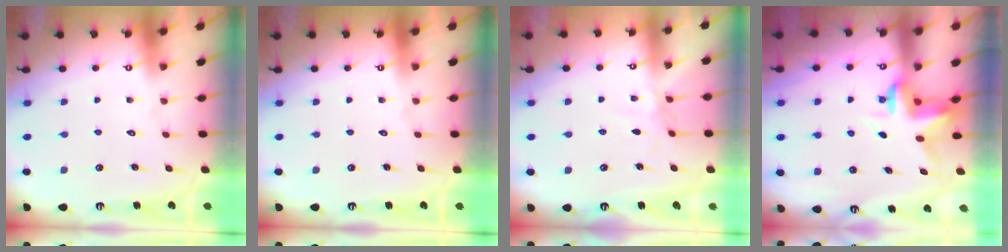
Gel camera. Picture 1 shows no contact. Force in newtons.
{"total": 0.0}
{"total": 2.0, "press": 2.0, "slide": 0.3}
{"total": 3.3, "press": 3.2, "slide": 0.5}